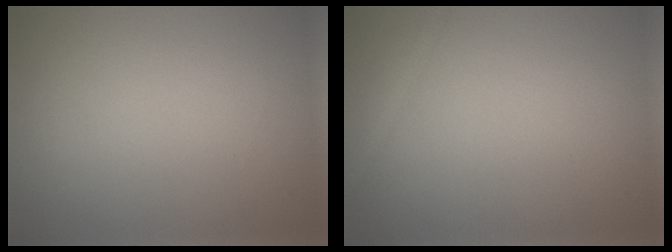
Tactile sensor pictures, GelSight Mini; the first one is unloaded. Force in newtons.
{"total": 1.1, "press": 1.1, "slide": 0.1}